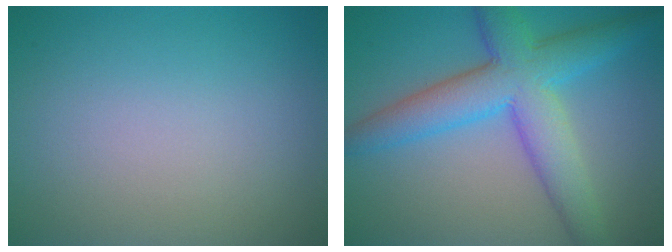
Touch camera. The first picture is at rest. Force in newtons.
{"total": 7.7, "press": 7.7, "slide": 0.2}